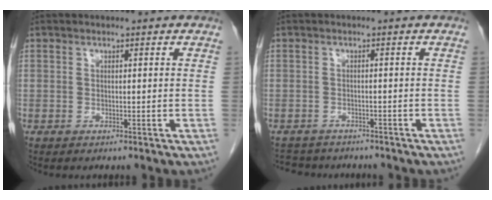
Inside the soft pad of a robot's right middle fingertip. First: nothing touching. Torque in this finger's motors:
{"motor_torque": [0.01, -0.01, 0.00, 0.00]}